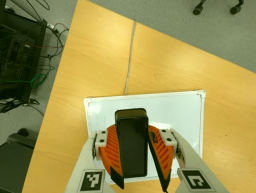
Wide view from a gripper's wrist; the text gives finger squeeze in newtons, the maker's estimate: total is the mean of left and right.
{"total": 8.2, "left": 9.1, "right": 7.3}